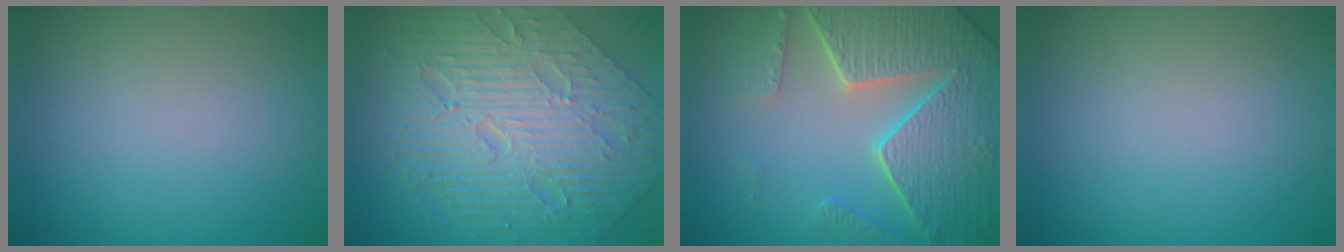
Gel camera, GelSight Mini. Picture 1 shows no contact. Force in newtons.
{"total": 10.7, "press": 7.2, "slide": 7.9}
{"total": 8.2, "press": 6.1, "slide": 5.6}
{"total": 0.0}